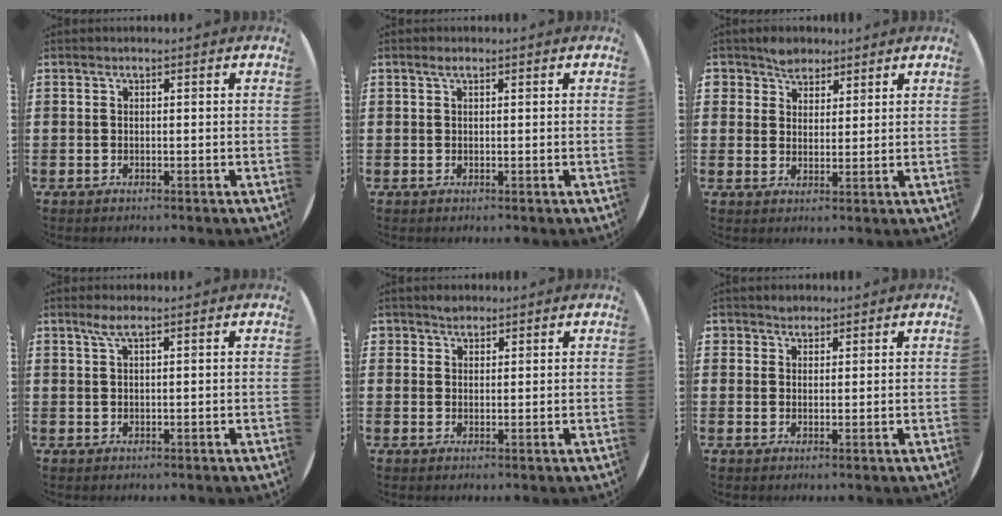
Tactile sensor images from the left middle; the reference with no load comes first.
{"total": 0.7, "force": [0.4, 0.2, 0.6], "torque": [-0.012, 0.003, 0.007]}
{"total": 3.6, "force": [2.9, 2.0, 0.0], "torque": [-0.013, 0.005, 0.056]}
{"total": 2.1, "force": [1.3, 0.2, 1.7], "torque": [-0.036, 0.003, 0.022]}
{"total": 1.8, "force": [1.6, 0.8, -0.1], "torque": [0.006, 0.000, 0.032]}
{"total": 1.7, "force": [1.5, 0.8, -0.2], "torque": [0.009, 0.000, 0.030]}